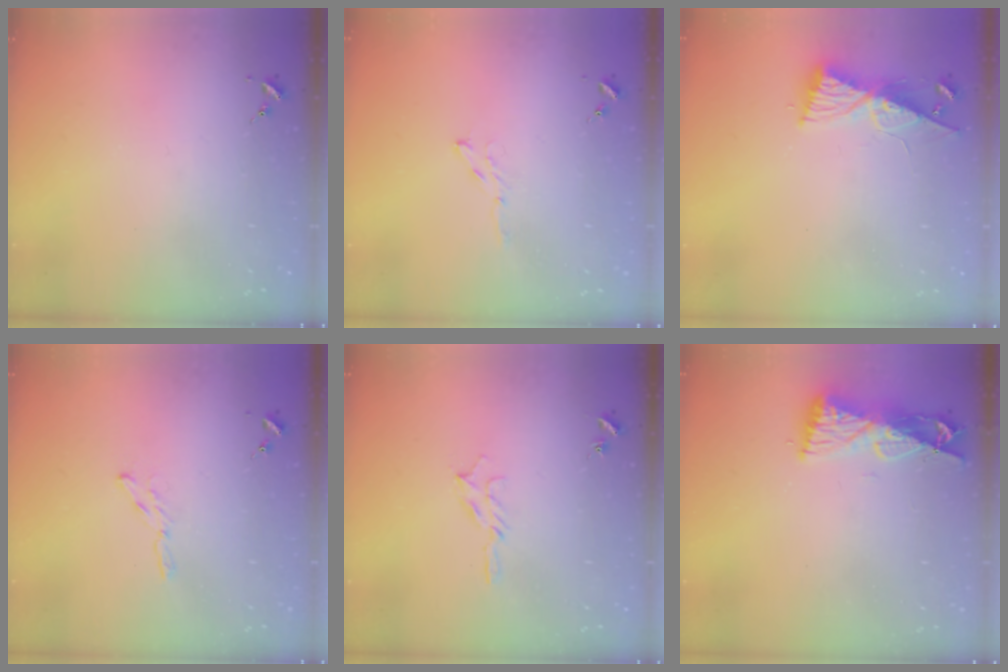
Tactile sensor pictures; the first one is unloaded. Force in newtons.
{"total": 3.8, "press": 3.7, "slide": 0.5}
{"total": 9.3, "press": 9.3, "slide": 0.8}
{"total": 2.4, "press": 2.4, "slide": 0.2}
{"total": 5.8, "press": 5.7, "slide": 0.8}
{"total": 9.9, "press": 9.8, "slide": 1.0}